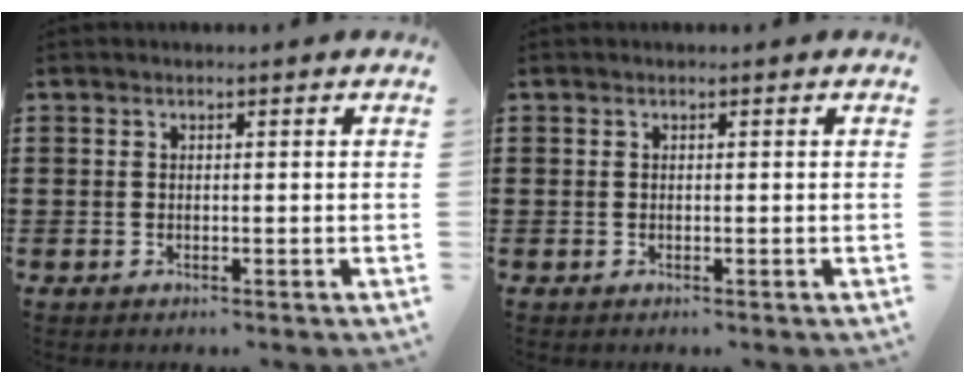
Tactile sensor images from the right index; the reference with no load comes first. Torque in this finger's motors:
{"motor_torque": [-0.04, 0.04, 0.02, 0.00]}